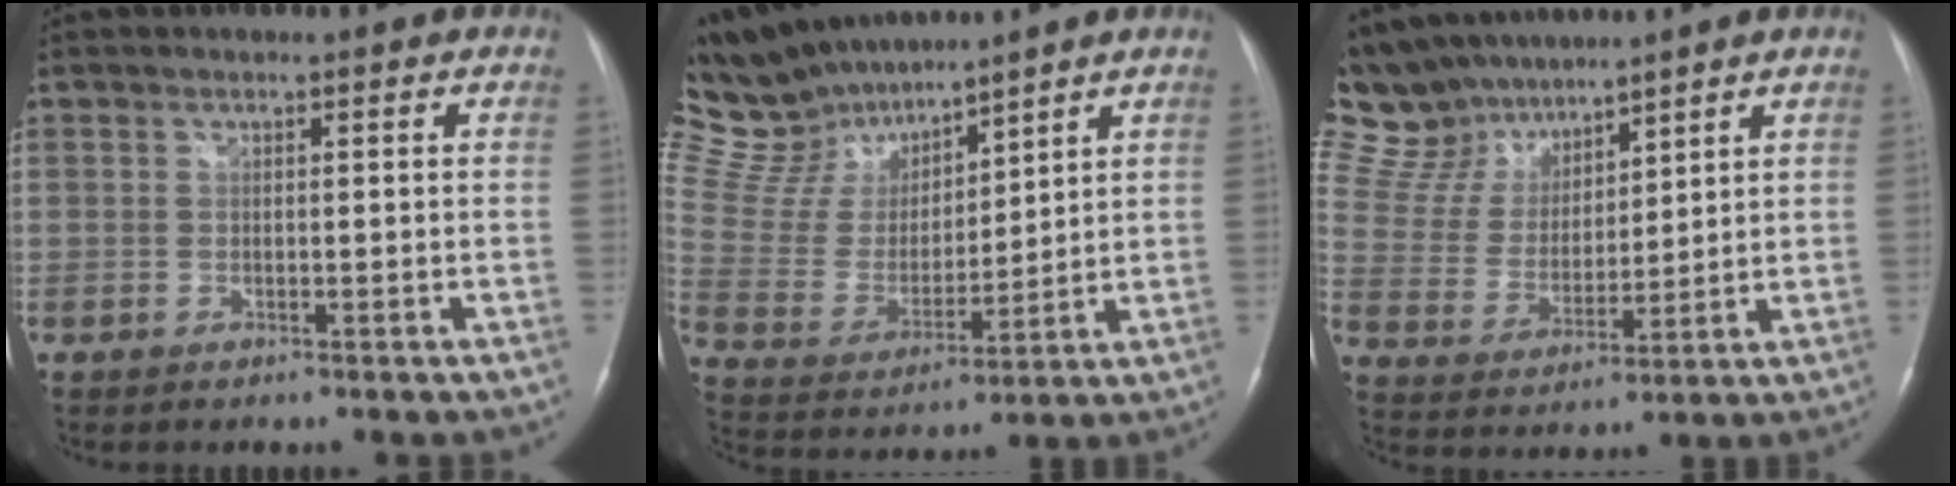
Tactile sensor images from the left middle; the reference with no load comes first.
{"total": 14.2, "force": [12.7, 4.4, 4.5], "torque": [-0.111, 0.022, 0.256]}
{"total": 12.9, "force": [11.3, 5.4, 3.1], "torque": [-0.076, 0.026, 0.225]}